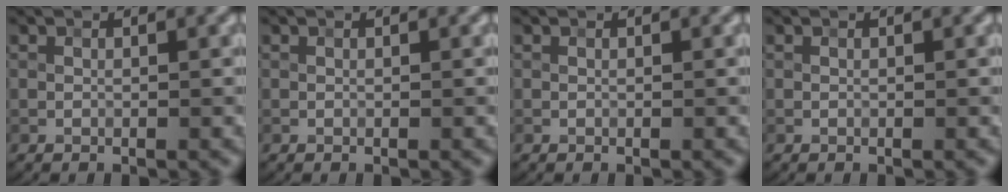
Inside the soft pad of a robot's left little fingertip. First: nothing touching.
{"total": 0.0}
{"total": 0.0}
{"total": 0.0}